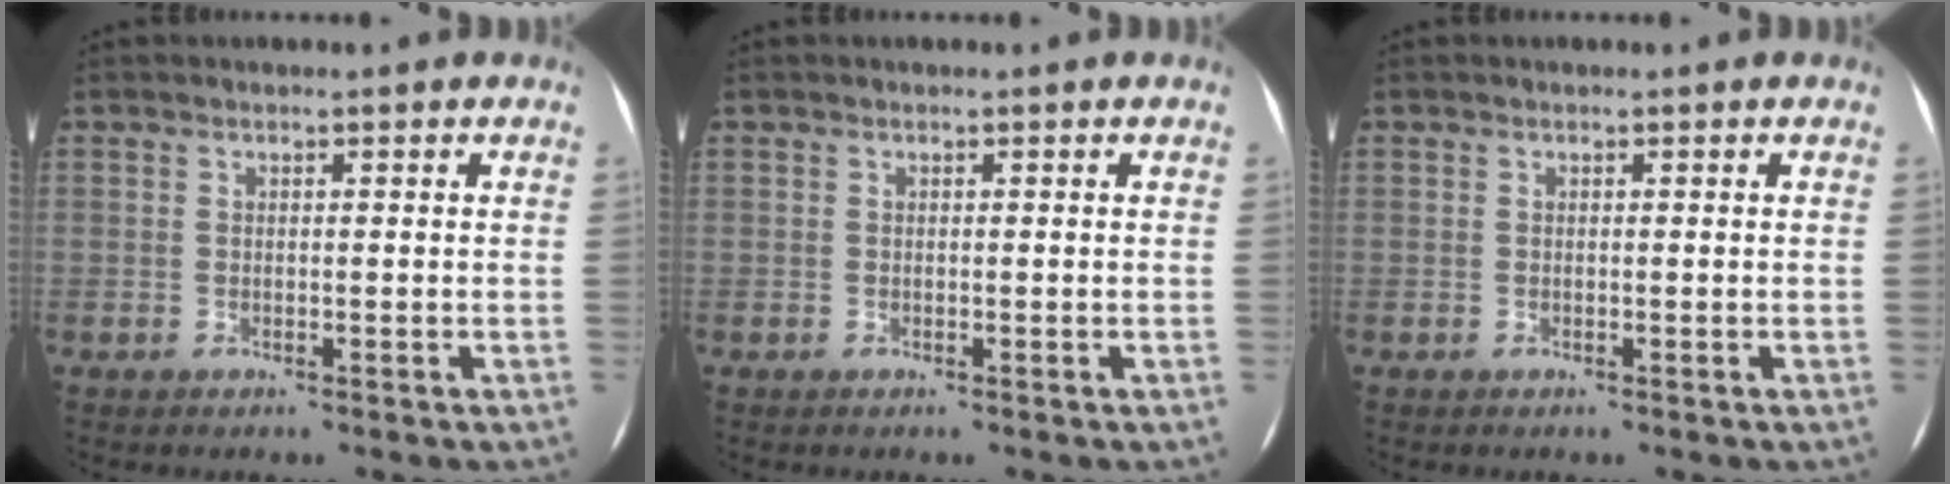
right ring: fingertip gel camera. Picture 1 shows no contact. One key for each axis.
{"total": 0.0}
{"total": 0.0}